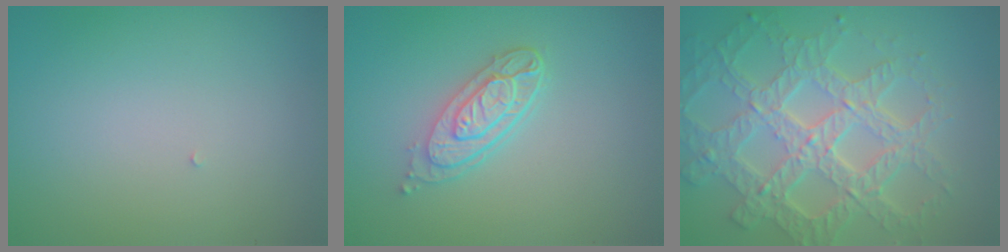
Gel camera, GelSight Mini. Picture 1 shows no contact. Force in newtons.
{"total": 3.9, "press": 3.0, "slide": 2.5}
{"total": 8.0, "press": 5.9, "slide": 5.4}